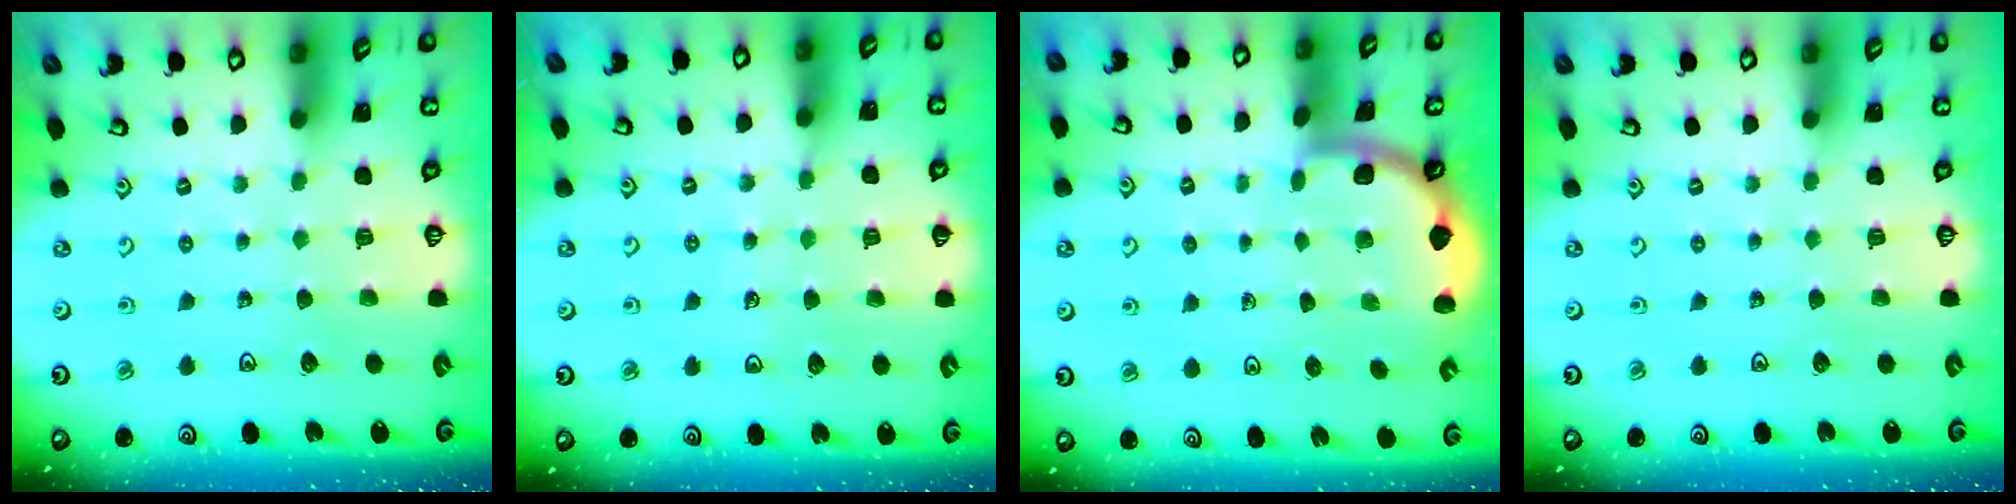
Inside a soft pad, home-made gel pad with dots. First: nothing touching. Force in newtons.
{"total": 6.0, "press": 5.6, "slide": 2.3}
{"total": 1.9, "press": 1.9, "slide": 0.0}
{"total": 0.0}